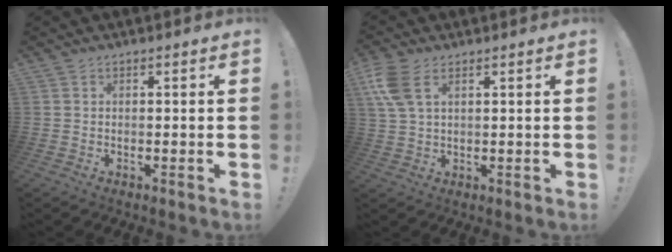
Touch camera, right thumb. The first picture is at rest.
{"total": 7.7, "force": [3.4, 3.9, 5.7], "torque": [-0.124, -0.003, 0.066]}